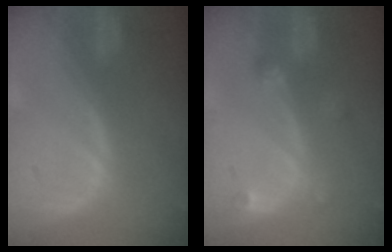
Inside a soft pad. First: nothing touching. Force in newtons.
{"total": 2.7, "press": 2.6, "slide": 0.5}